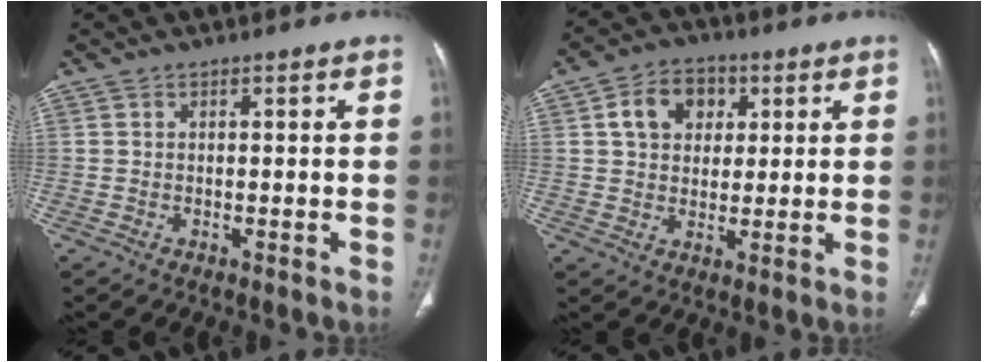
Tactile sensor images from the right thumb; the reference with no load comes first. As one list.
[{"total": 9.1, "force": [2.8, 7.0, 5.0], "torque": [-0.051, -0.001, 0.043]}]